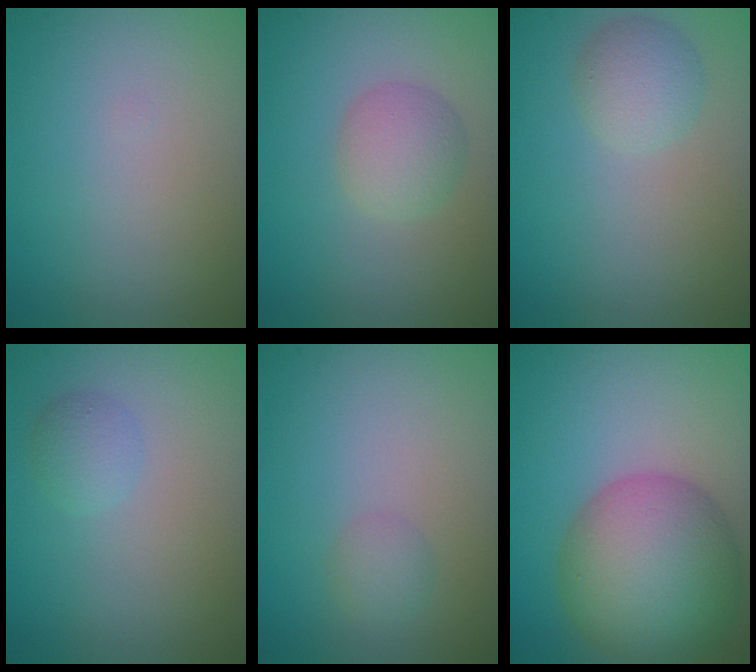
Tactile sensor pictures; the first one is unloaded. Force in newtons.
{"total": 2.7, "press": 2.7, "slide": 0.1}
{"total": 2.4, "press": 2.4, "slide": 0.2}
{"total": 1.5, "press": 1.5, "slide": 0.1}
{"total": 1.4, "press": 1.4, "slide": 0.0}
{"total": 10.3, "press": 10.3, "slide": 0.3}